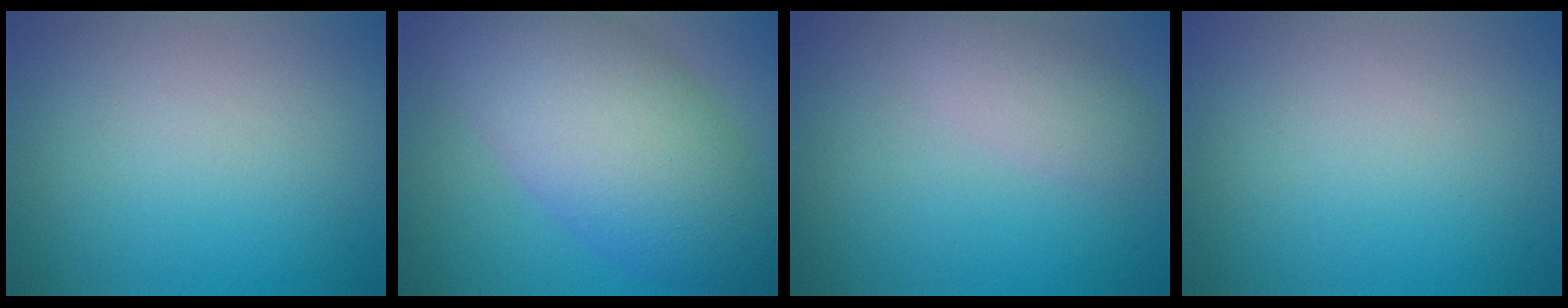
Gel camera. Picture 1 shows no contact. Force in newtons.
{"total": 10.3, "press": 10.2, "slide": 0.8}
{"total": 2.5, "press": 2.5, "slide": 0.1}
{"total": 0.0}